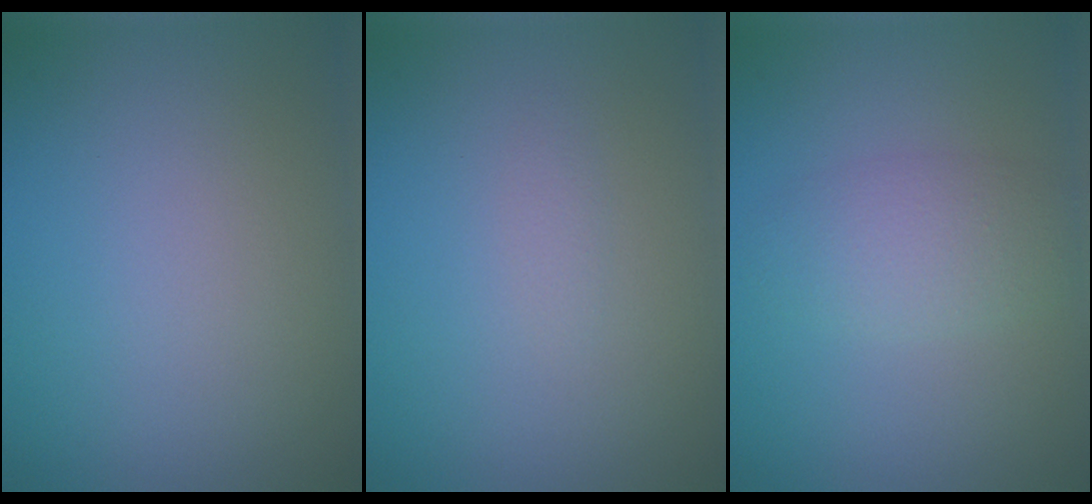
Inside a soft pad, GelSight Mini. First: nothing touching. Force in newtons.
{"total": 0.6, "press": 0.6, "slide": 0.1}
{"total": 2.8, "press": 2.8, "slide": 0.1}